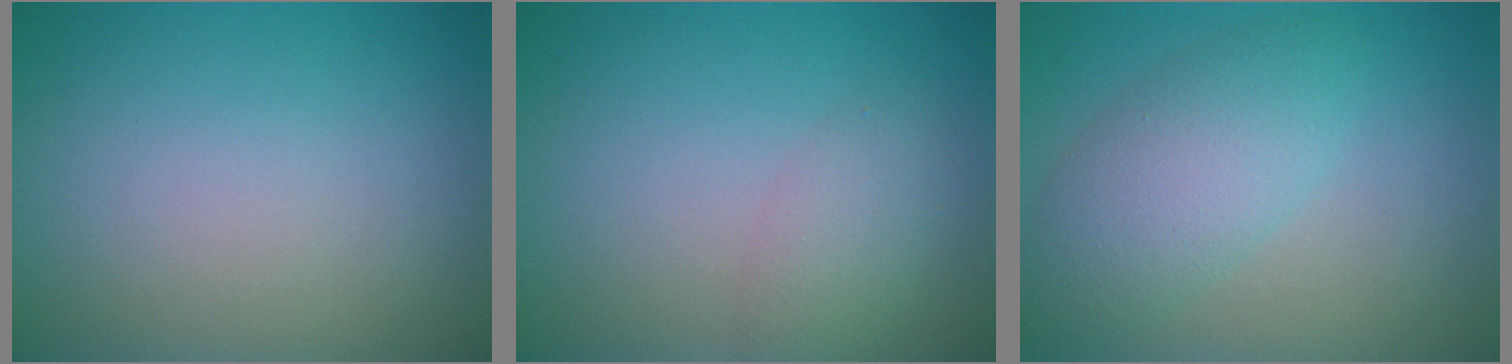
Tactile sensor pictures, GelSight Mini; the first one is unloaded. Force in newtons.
{"total": 2.1, "press": 2.1, "slide": 0.1}
{"total": 4.8, "press": 4.8, "slide": 0.2}